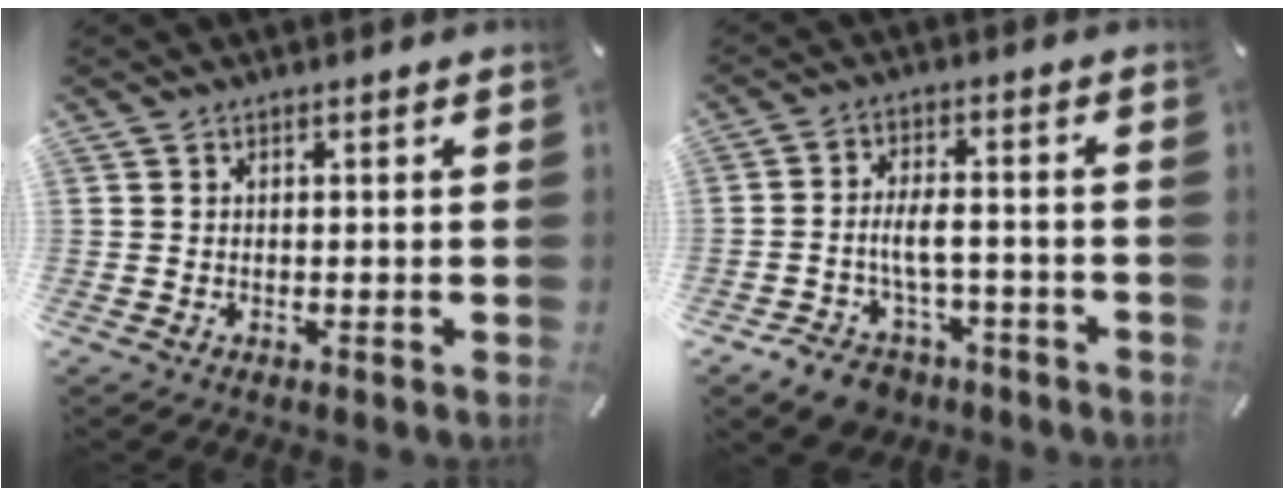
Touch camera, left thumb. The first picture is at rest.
{"total": 8.3, "force": [-3.4, 5.2, 5.4], "torque": [-0.107, 0.023, -0.057]}